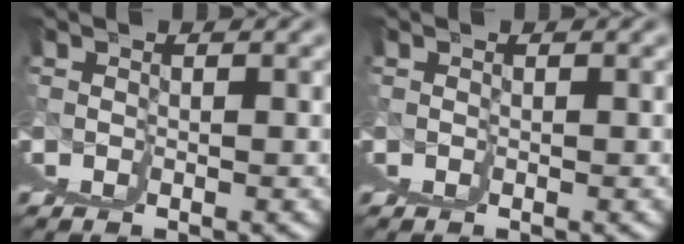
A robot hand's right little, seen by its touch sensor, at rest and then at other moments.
{"total": 0.0}